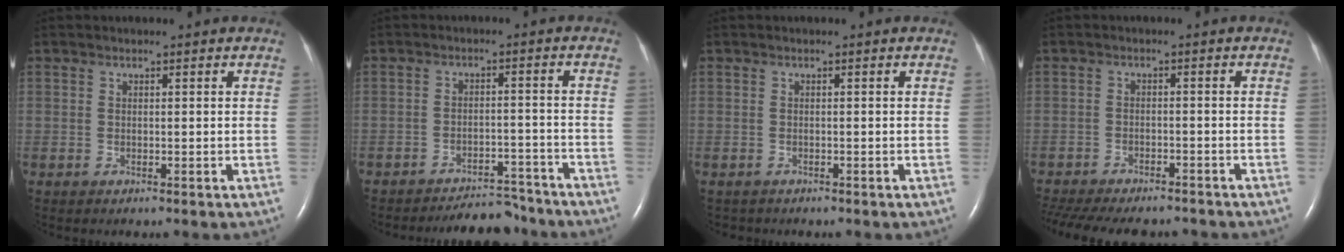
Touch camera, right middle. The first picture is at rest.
{"total": 7.4, "force": [-7.2, 1.7, 0.7], "torque": [-0.004, 0.006, -0.102]}
{"total": 0.9, "force": [-0.7, 0.5, -0.1], "torque": [-0.007, 0.000, -0.010]}
{"total": 17.3, "force": [-14.8, 5.3, 7.1], "torque": [-0.190, -0.022, -0.203]}